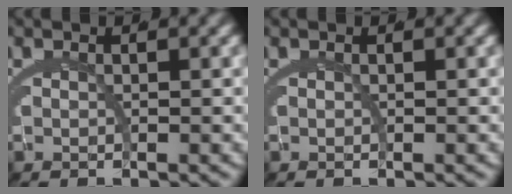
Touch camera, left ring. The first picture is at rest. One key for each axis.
{"total": 0.0}